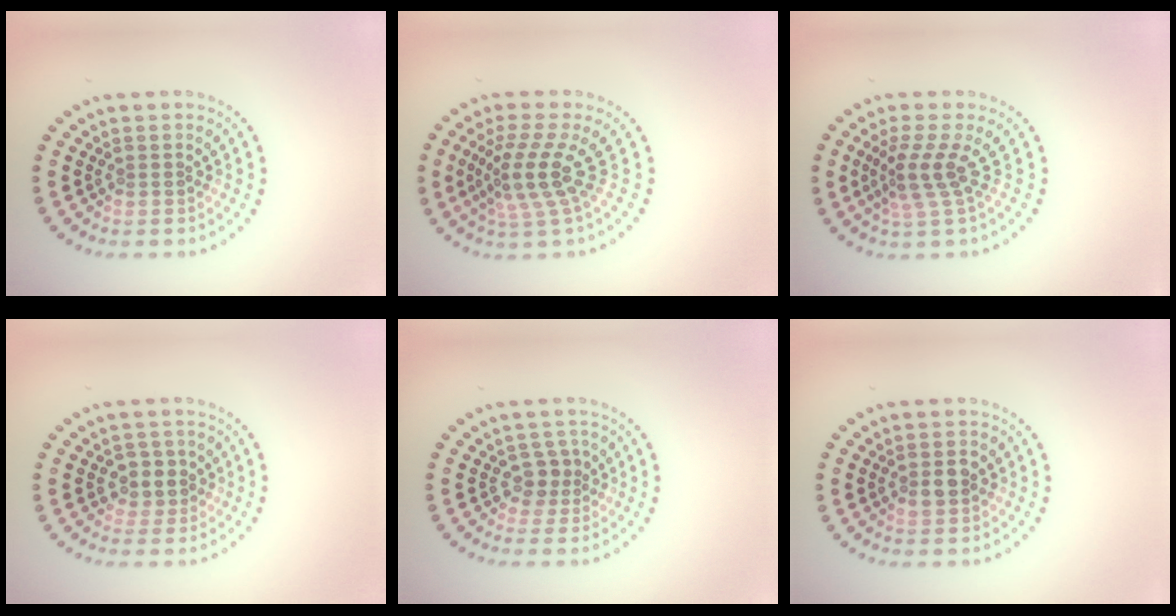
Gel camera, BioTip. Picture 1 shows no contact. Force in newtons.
{"total": 4.0, "press": 2.8, "slide": 2.8}
{"total": 3.0, "press": 1.9, "slide": 2.3}
{"total": 2.1, "press": 2.0, "slide": 0.8}
{"total": 1.9, "press": 1.6, "slide": 1.0}
{"total": 2.0, "press": 1.9, "slide": 0.1}